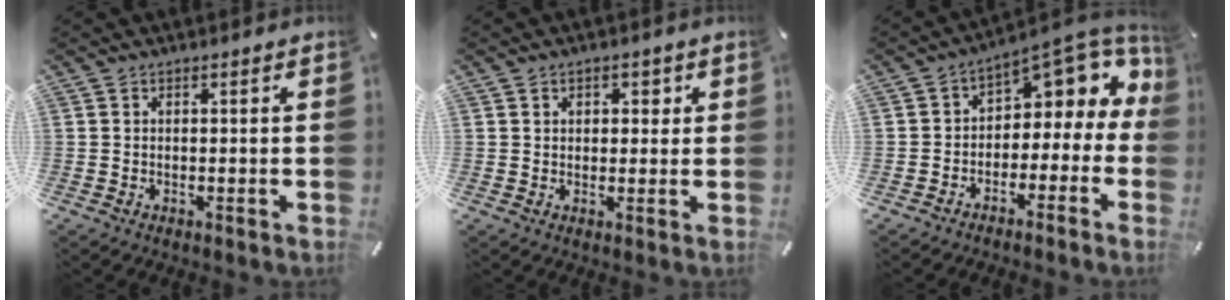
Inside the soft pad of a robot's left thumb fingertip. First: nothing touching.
{"total": 2.3, "force": [0.8, 1.9, 1.0], "torque": [-0.007, 0.000, 0.007]}
{"total": 8.1, "force": [4.0, 5.3, 4.6], "torque": [-0.062, -0.038, 0.069]}